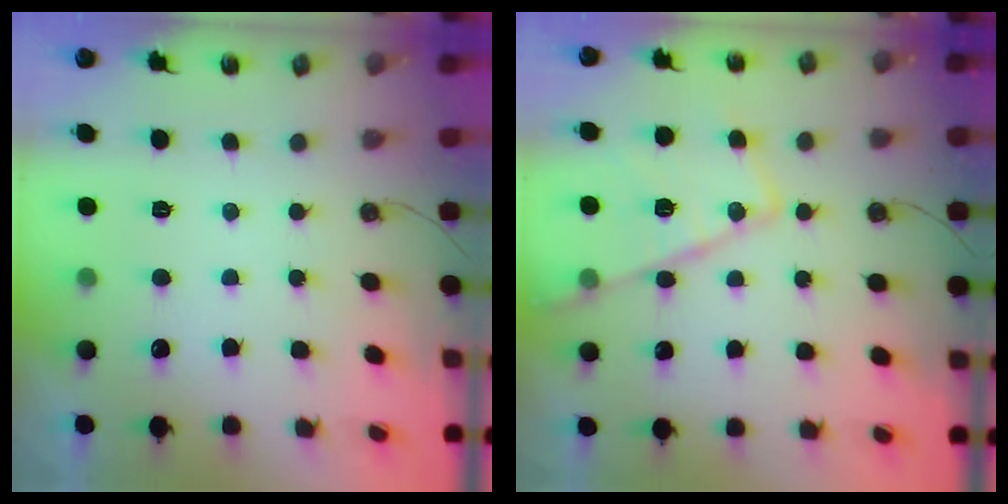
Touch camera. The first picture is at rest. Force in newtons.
{"total": 18.1, "press": 18.0, "slide": 1.7}